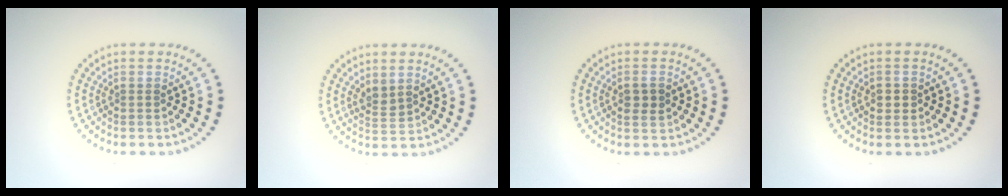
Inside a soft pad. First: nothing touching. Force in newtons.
{"total": 1.5, "press": 1.2, "slide": 0.8}
{"total": 1.8, "press": 1.8, "slide": 0.2}
{"total": 1.0, "press": 0.9, "slide": 0.1}